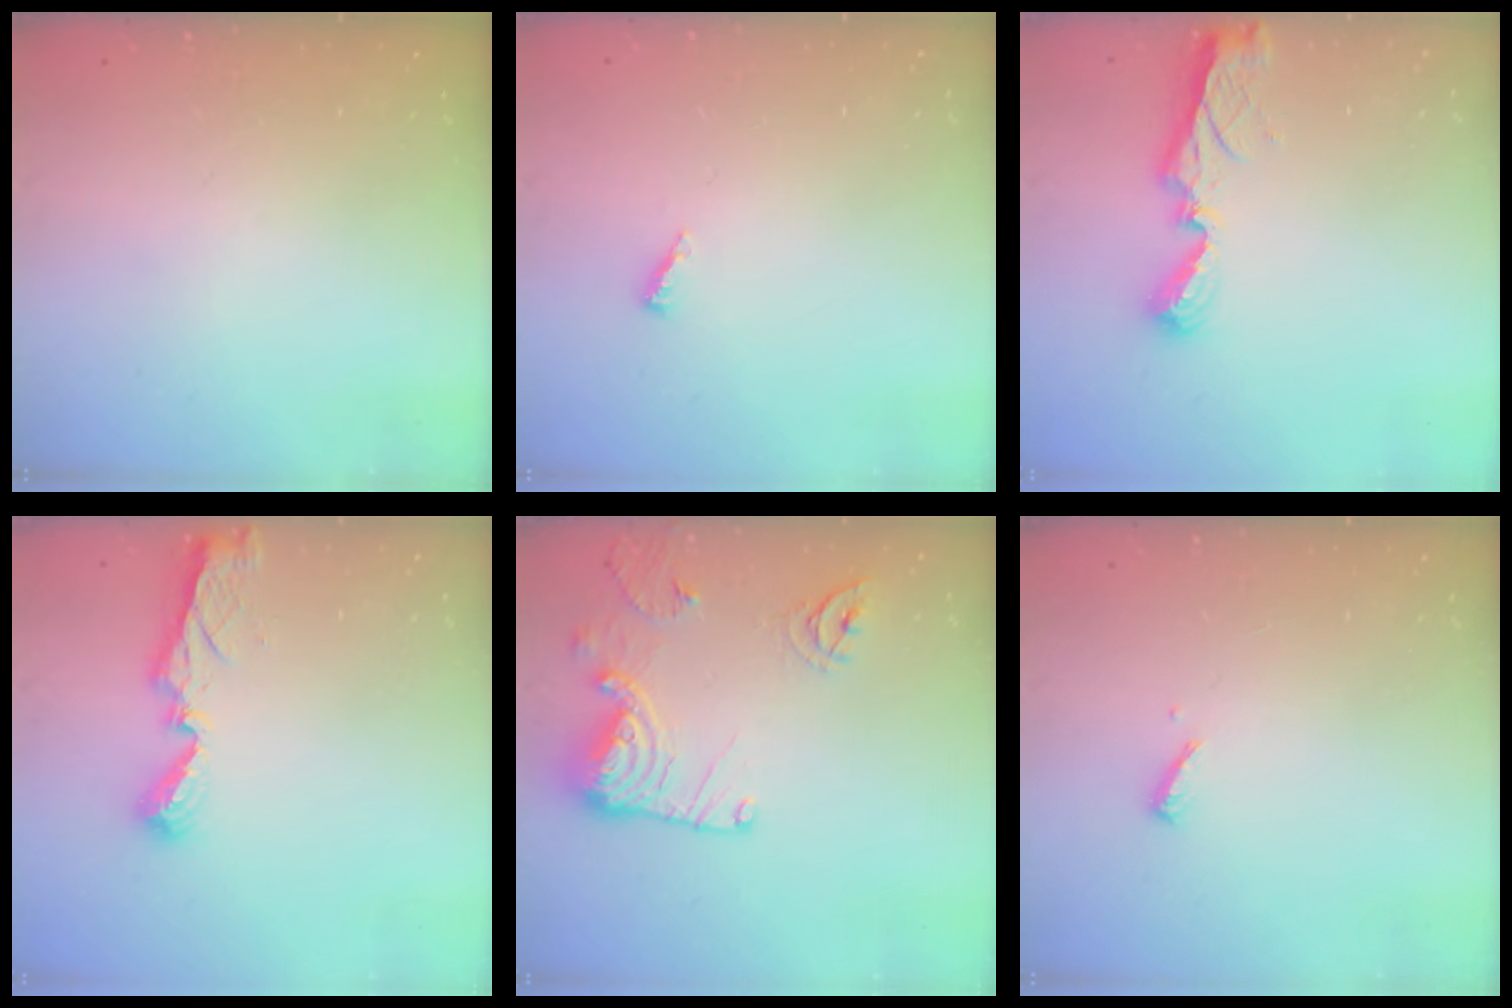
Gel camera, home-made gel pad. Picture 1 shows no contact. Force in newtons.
{"total": 2.5, "press": 2.5, "slide": 0.2}
{"total": 8.5, "press": 8.5, "slide": 0.8}
{"total": 7.8, "press": 7.8, "slide": 0.5}
{"total": 13.7, "press": 13.6, "slide": 1.4}
{"total": 7.1, "press": 7.0, "slide": 0.8}